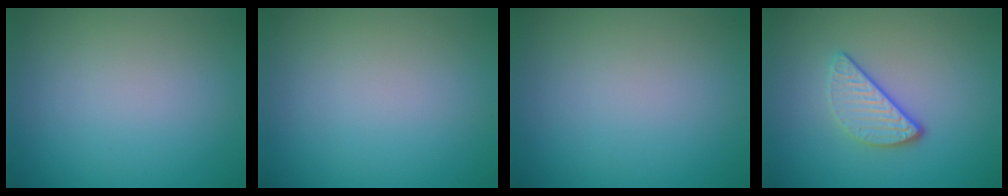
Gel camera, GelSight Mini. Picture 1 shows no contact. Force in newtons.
{"total": 0.0}
{"total": 0.0}
{"total": 3.2, "press": 2.5, "slide": 1.9}